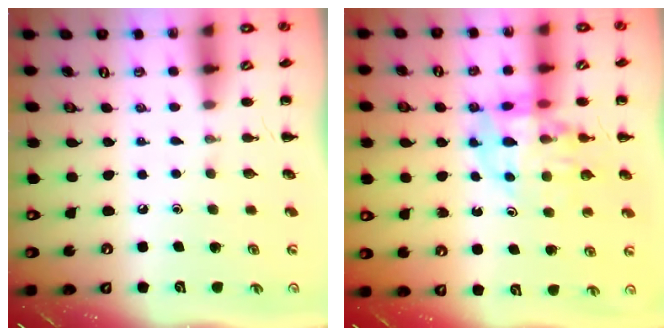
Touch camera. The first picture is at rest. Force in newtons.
{"total": 11.4, "press": 11.0, "slide": 3.3}